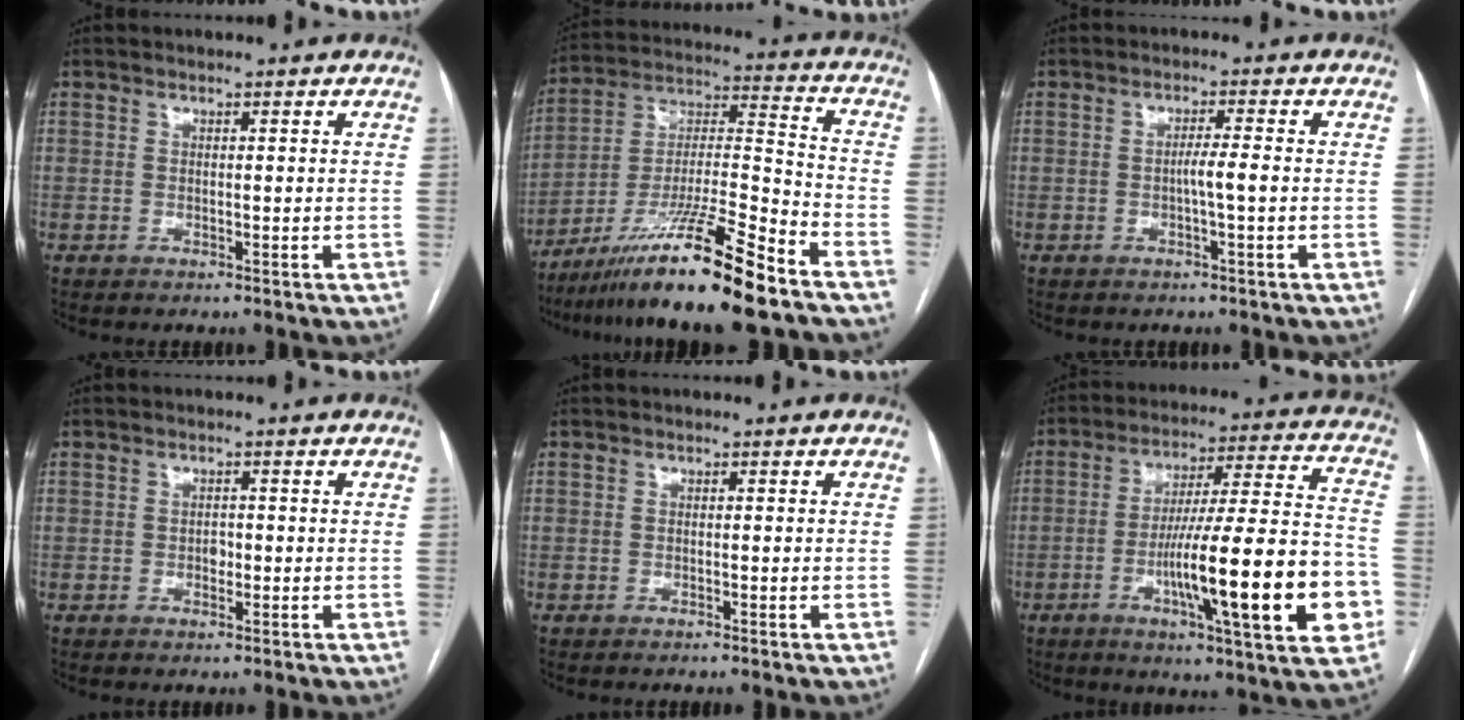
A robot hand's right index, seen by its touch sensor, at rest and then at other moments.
{"total": 18.6, "force": [-13.6, -0.6, 12.7], "torque": [-0.249, -0.022, -0.242]}
{"total": 2.6, "force": [-0.5, -0.3, 2.6], "torque": [-0.041, 0.001, -0.010]}
{"total": 1.3, "force": [-0.3, 0.9, 0.9], "torque": [-0.014, 0.003, -0.004]}
{"total": 0.6, "force": [-0.5, -0.1, 0.2], "torque": [-0.005, 0.001, -0.010]}
{"total": 22.5, "force": [-6.6, 1.7, 21.5], "torque": [-0.297, 0.001, -0.096]}